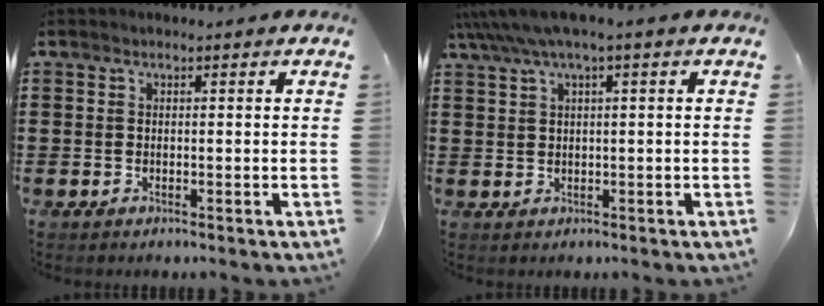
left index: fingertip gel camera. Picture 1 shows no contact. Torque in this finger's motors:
{"motor_torque": [0.78, -0.81, 1.05, 0.21]}